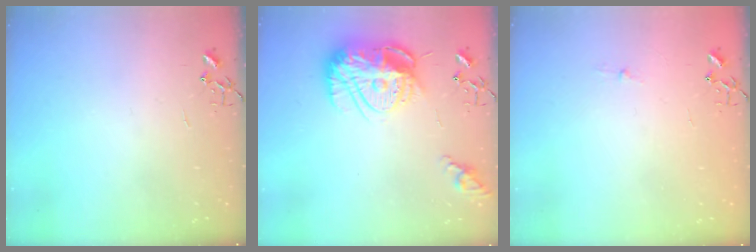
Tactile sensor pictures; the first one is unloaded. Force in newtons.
{"total": 17.2, "press": 17.2, "slide": 1.4}
{"total": 2.6, "press": 2.5, "slide": 0.4}